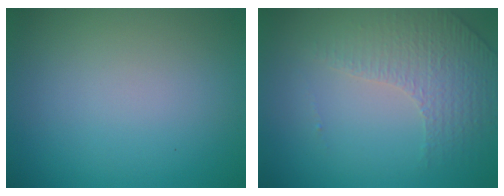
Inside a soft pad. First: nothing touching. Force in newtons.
{"total": 4.4, "press": 2.8, "slide": 3.3}